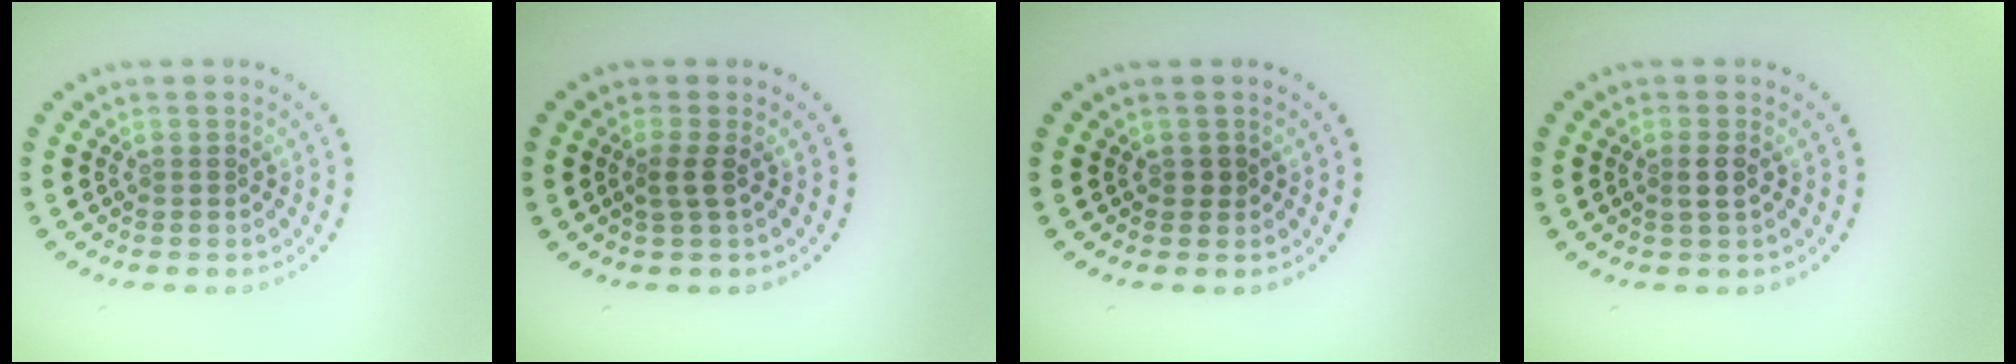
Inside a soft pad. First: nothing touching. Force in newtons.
{"total": 1.4, "press": 1.0, "slide": 1.0}
{"total": 0.7, "press": 0.7, "slide": 0.1}
{"total": 1.2, "press": 1.0, "slide": 0.7}